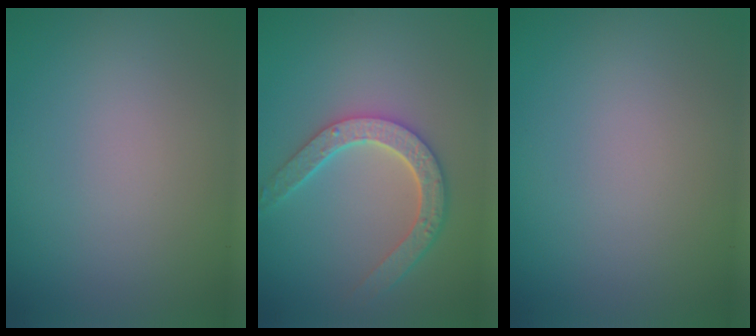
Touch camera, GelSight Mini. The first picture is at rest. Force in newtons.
{"total": 5.0, "press": 4.1, "slide": 3.0}
{"total": 0.0}